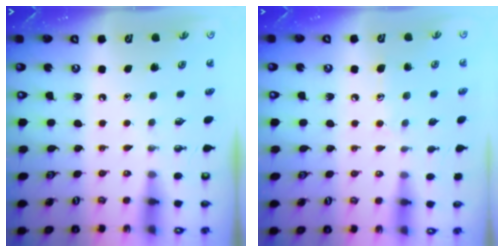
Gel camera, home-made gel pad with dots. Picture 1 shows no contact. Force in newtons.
{"total": 6.7, "press": 6.7, "slide": 0.1}